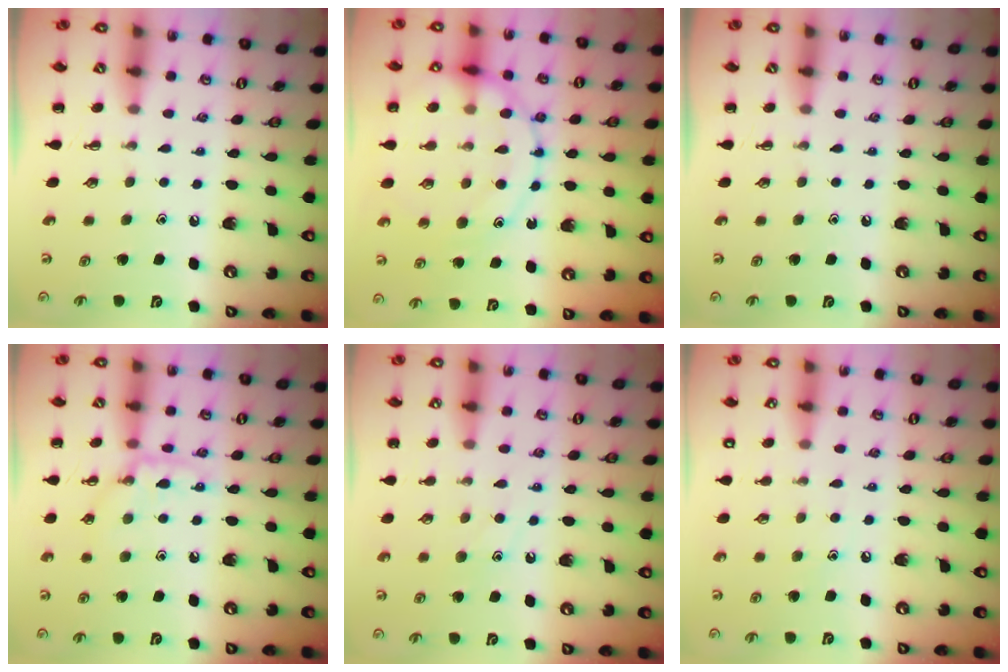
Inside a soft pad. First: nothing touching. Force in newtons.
{"total": 19.5, "press": 19.3, "slide": 2.5}
{"total": 0.0}
{"total": 10.3, "press": 10.3, "slide": 0.9}
{"total": 8.9, "press": 8.9, "slide": 1.1}
{"total": 7.2, "press": 7.0, "slide": 1.8}